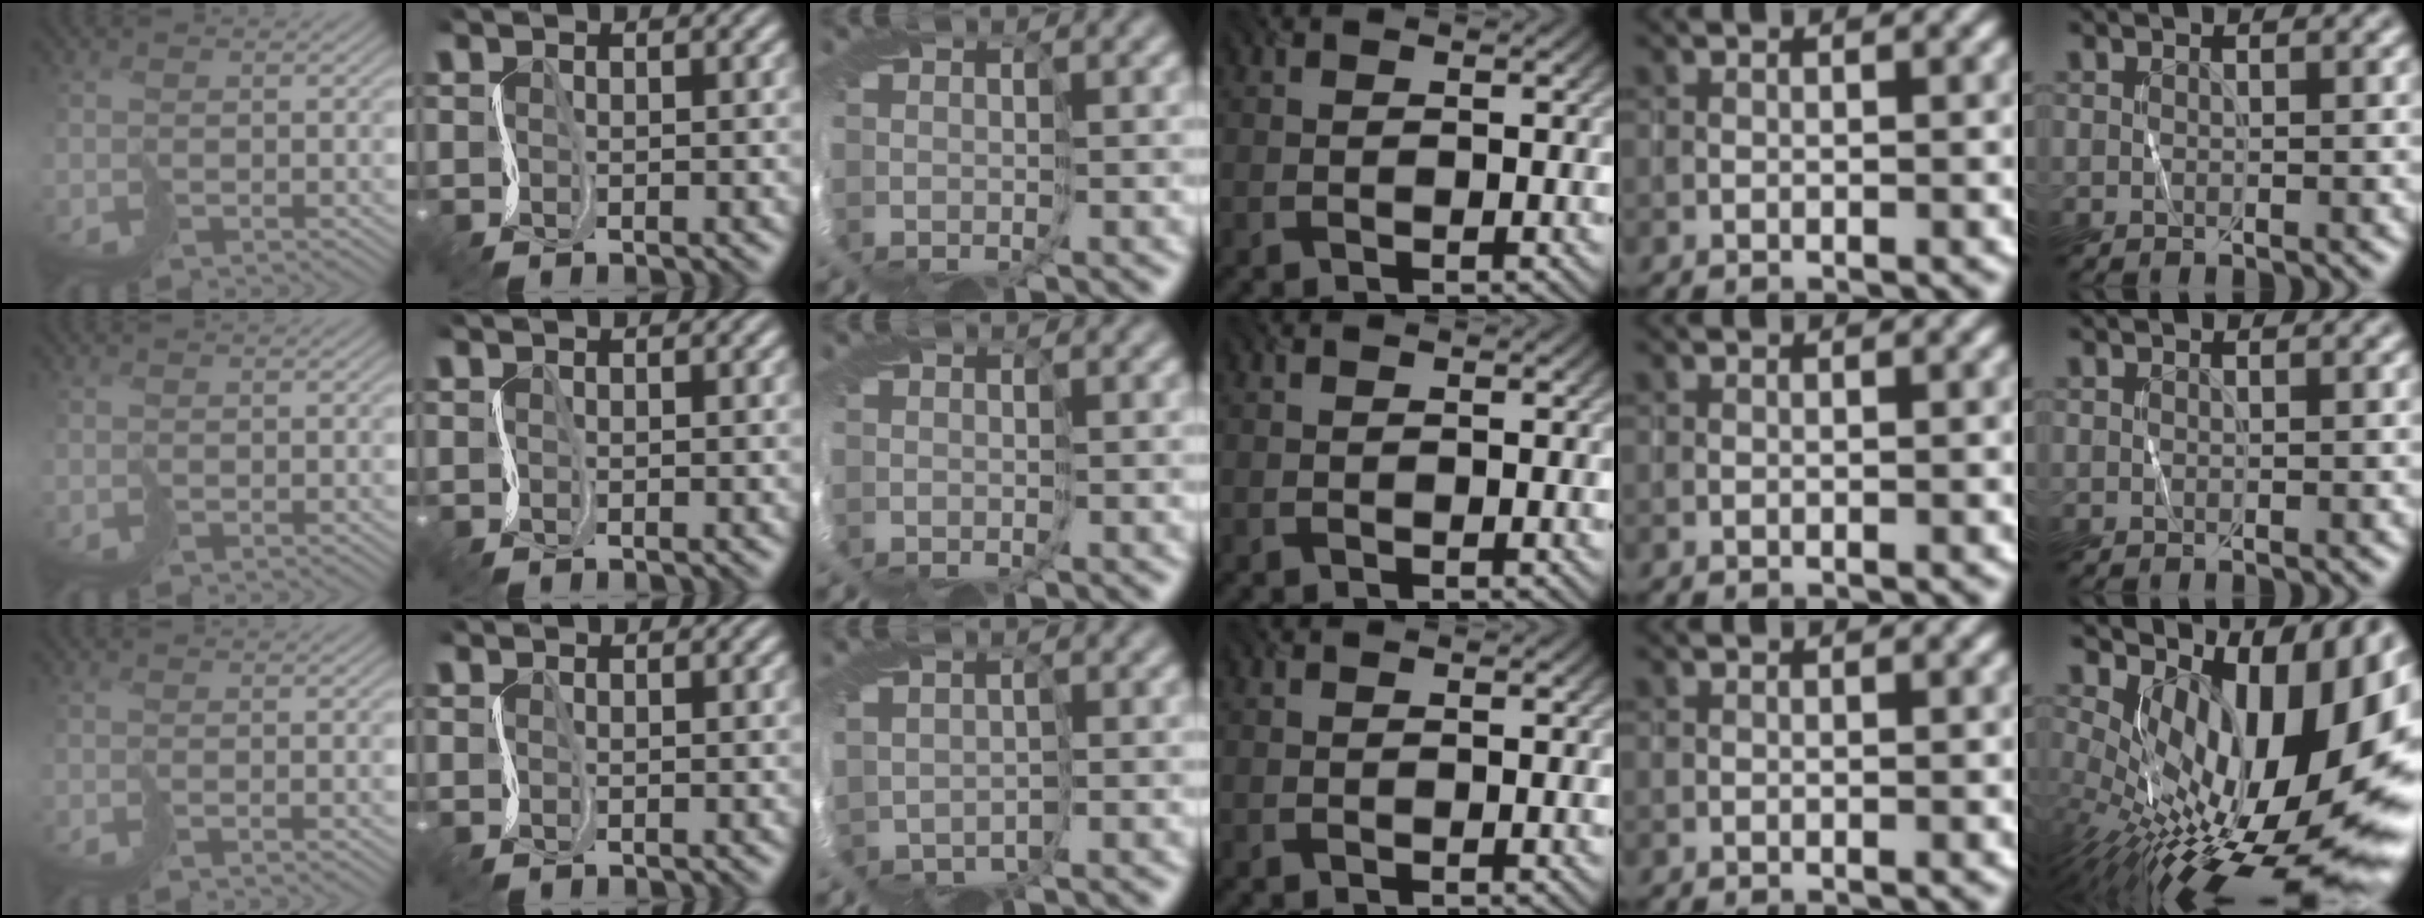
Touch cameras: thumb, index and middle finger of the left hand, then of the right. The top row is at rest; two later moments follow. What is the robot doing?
{"motion": "cut", "object": "wrapping paper"}